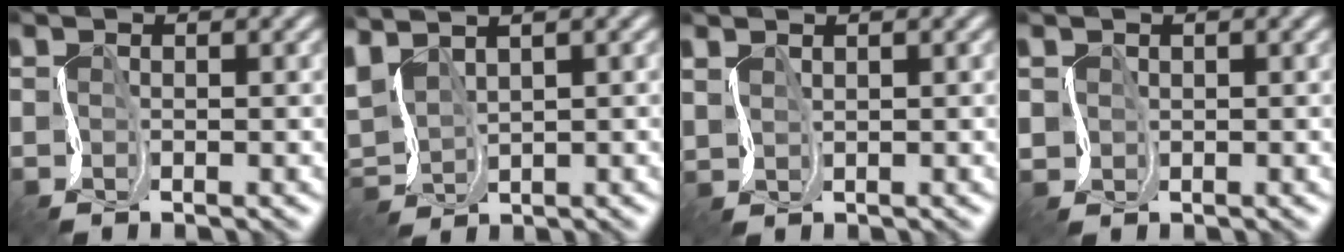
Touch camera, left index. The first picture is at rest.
{"total": 4.1, "force": [1.4, 2.4, 3.0], "torque": [-0.084, 0.004, 0.031]}
{"total": 1.4, "force": [1.2, 0.4, 0.5], "torque": [-0.020, 0.001, 0.028]}
{"total": 1.3, "force": [0.5, 1.1, 0.5], "torque": [-0.014, -0.004, 0.013]}